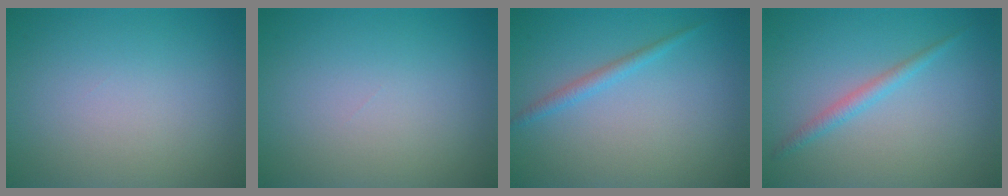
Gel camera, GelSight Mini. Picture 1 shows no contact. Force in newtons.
{"total": 0.0}
{"total": 1.3, "press": 1.3, "slide": 0.1}
{"total": 1.5, "press": 1.5, "slide": 0.1}